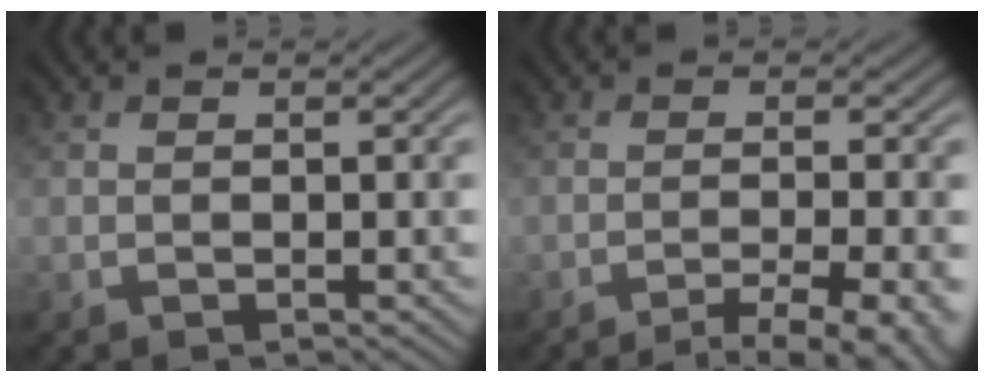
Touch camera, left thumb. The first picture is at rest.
{"total": 7.1, "force": [-4.8, 1.2, 5.2], "torque": [-0.073, -0.004, -0.066]}